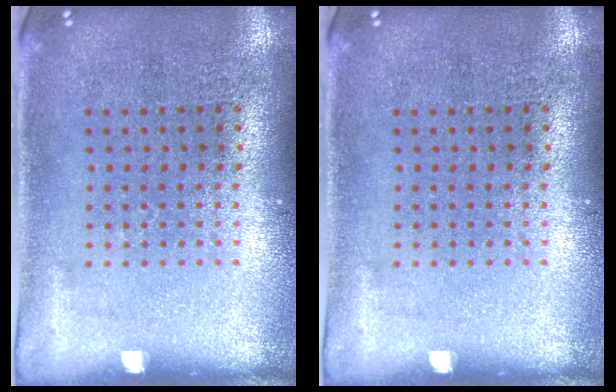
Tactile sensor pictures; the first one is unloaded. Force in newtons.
{"total": 0.0}